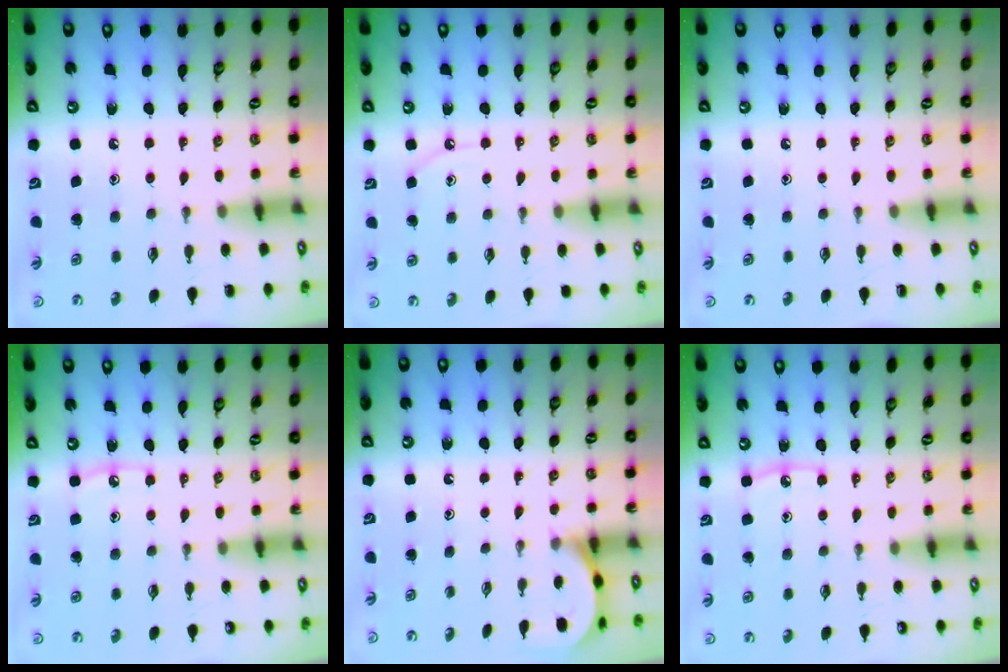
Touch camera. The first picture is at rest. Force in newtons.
{"total": 4.7, "press": 4.7, "slide": 0.4}
{"total": 0.0}
{"total": 4.2, "press": 4.1, "slide": 0.5}
{"total": 2.5, "press": 2.5, "slide": 0.3}
{"total": 5.3, "press": 5.3, "slide": 0.3}